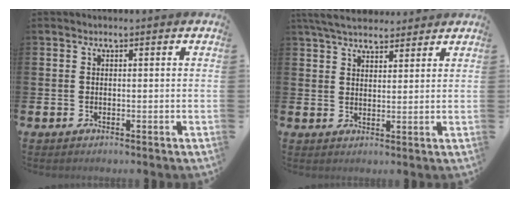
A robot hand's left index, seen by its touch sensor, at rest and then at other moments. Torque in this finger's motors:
{"motor_torque": [1.11, -1.03, 0.52, 0.21]}